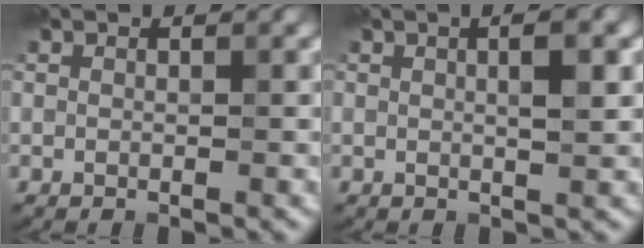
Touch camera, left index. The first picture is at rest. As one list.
[{"total": 3.0, "force": [0.8, 0.7, 2.8], "torque": [-0.038, 0.009, 0.009]}]